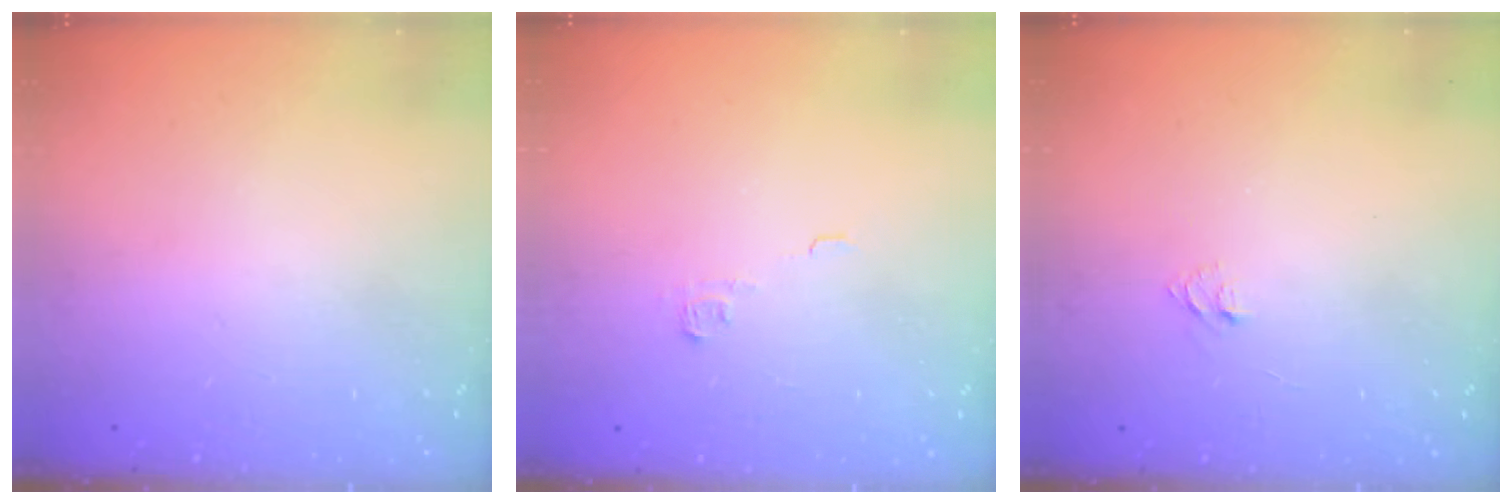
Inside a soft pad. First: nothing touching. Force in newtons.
{"total": 2.8, "press": 2.8, "slide": 0.4}
{"total": 3.9, "press": 3.9, "slide": 0.4}